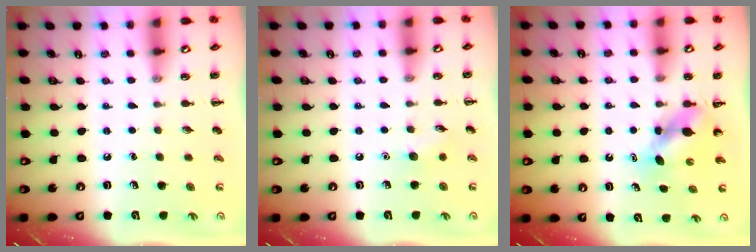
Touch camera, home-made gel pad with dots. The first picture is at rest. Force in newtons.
{"total": 5.2, "press": 5.1, "slide": 1.3}
{"total": 5.3, "press": 5.2, "slide": 0.6}